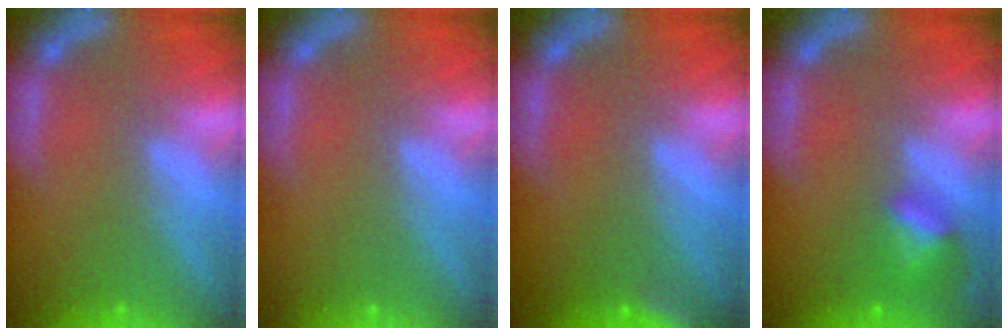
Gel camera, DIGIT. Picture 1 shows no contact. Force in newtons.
{"total": 0.0}
{"total": 2.9}
{"total": 2.9}